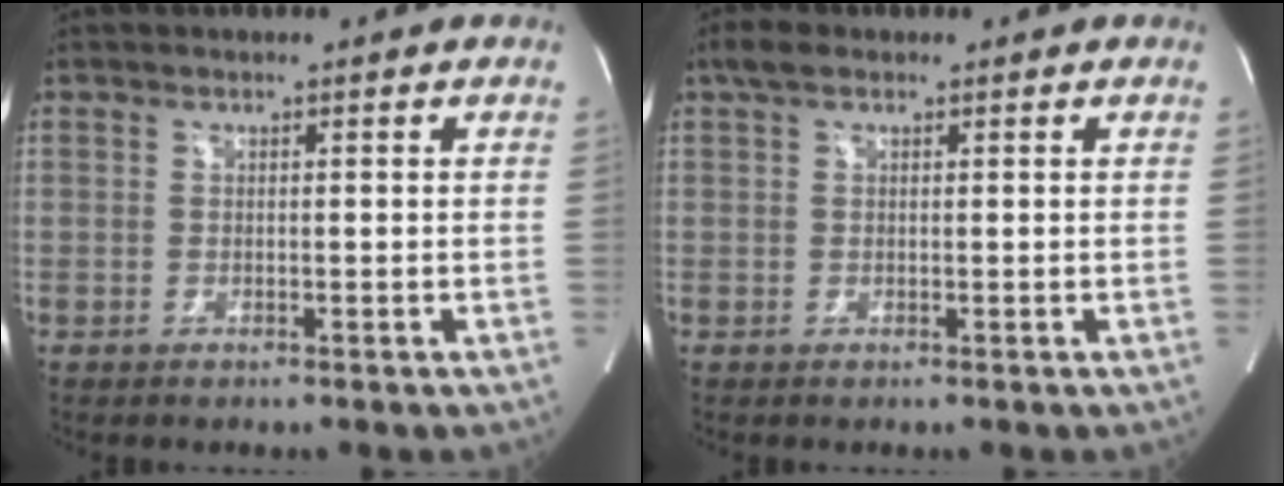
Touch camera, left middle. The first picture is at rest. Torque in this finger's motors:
{"motor_torque": [0.25, -0.35, -0.08, 0.00]}